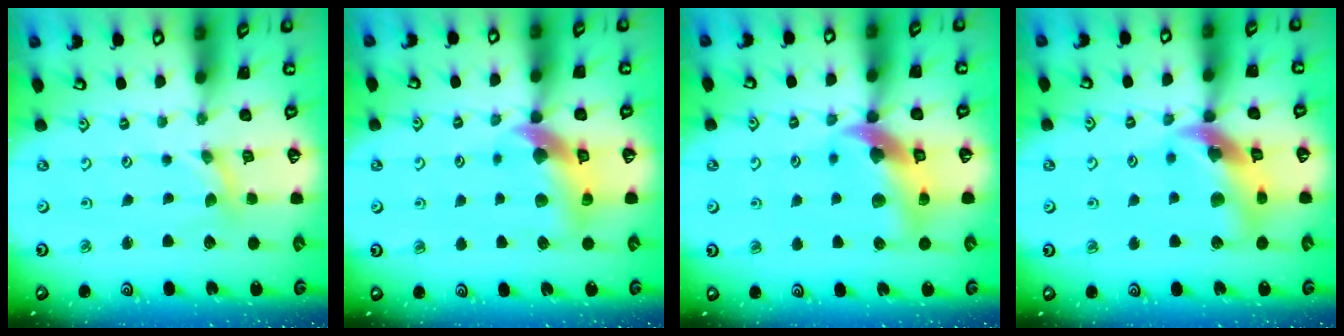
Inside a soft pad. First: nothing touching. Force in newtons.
{"total": 10.4, "press": 10.3, "slide": 1.5}
{"total": 13.7, "press": 13.6, "slide": 2.0}
{"total": 15.3, "press": 15.2, "slide": 2.1}